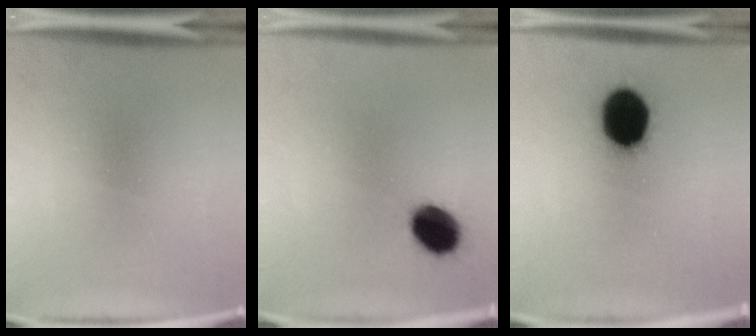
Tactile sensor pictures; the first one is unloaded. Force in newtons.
{"total": 9.5}
{"total": 17.4}